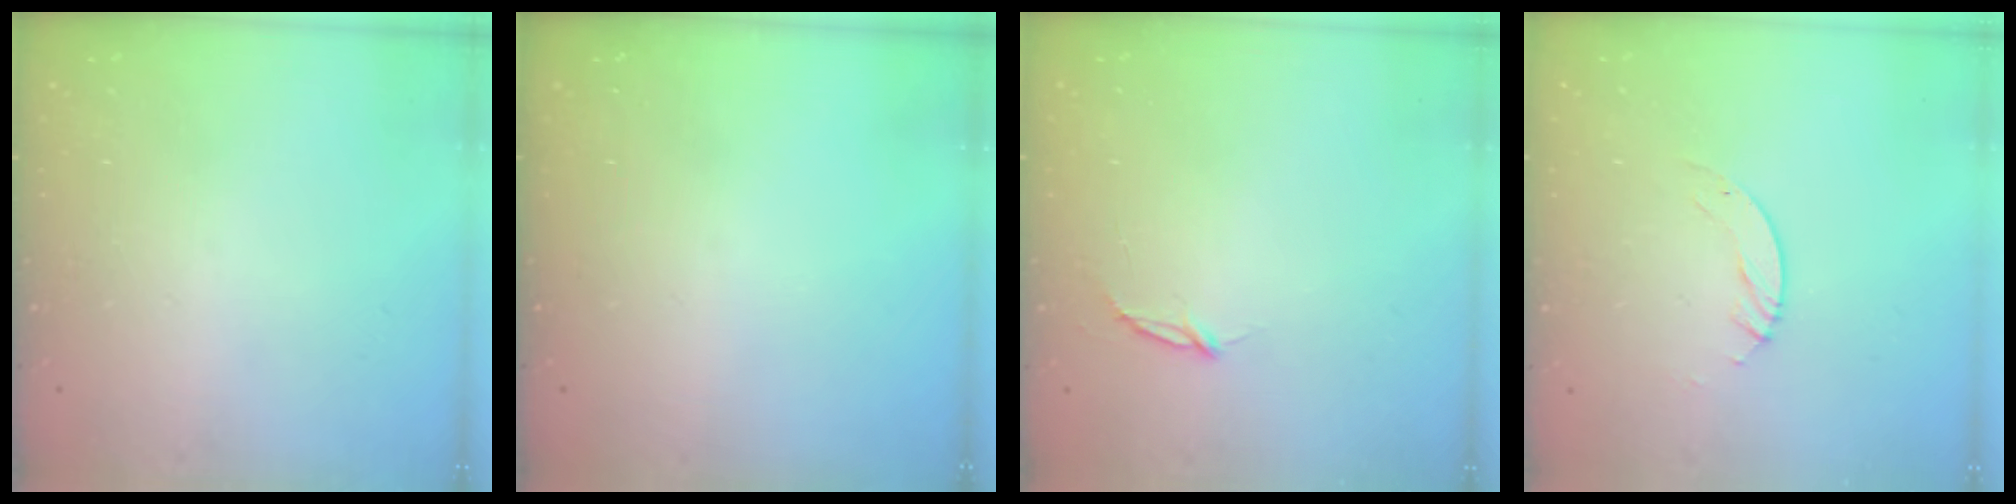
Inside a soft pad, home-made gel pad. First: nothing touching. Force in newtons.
{"total": 0.0}
{"total": 2.8, "press": 2.8, "slide": 0.3}
{"total": 3.1, "press": 3.1, "slide": 0.3}